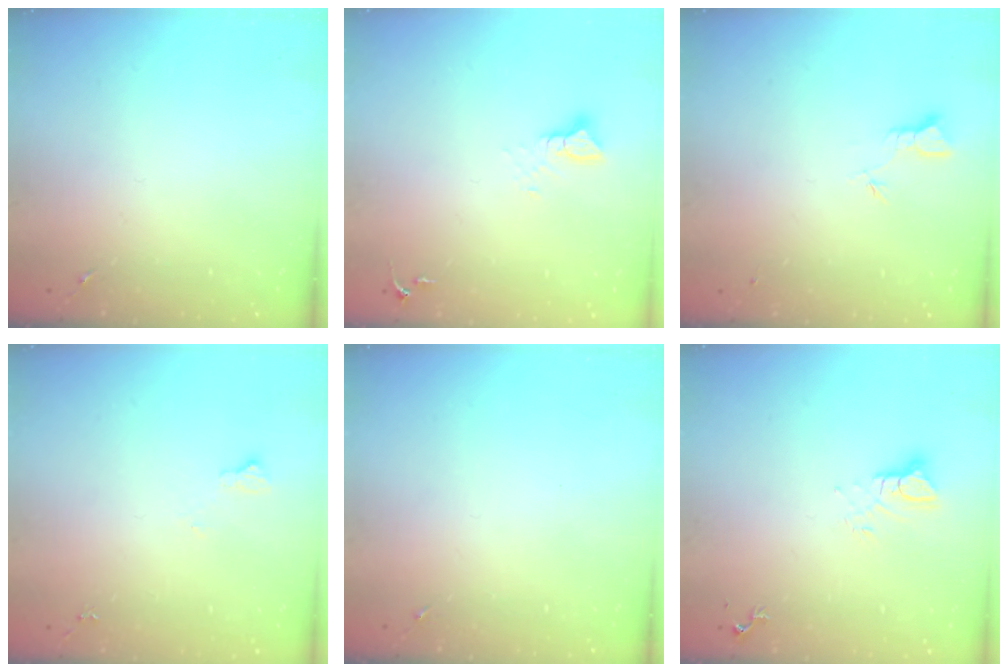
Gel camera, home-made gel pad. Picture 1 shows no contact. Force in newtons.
{"total": 3.6, "press": 3.6, "slide": 0.2}
{"total": 1.8, "press": 1.8, "slide": 0.0}
{"total": 4.9, "press": 4.8, "slide": 0.7}
{"total": 0.0}
{"total": 5.6, "press": 5.6, "slide": 0.0}